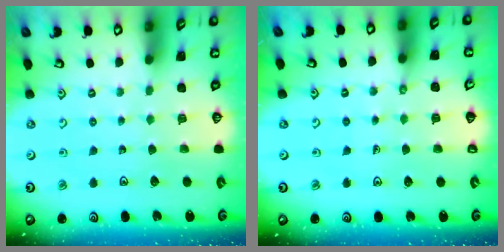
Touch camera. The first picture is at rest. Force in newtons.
{"total": 1.7, "press": 1.7, "slide": 0.2}